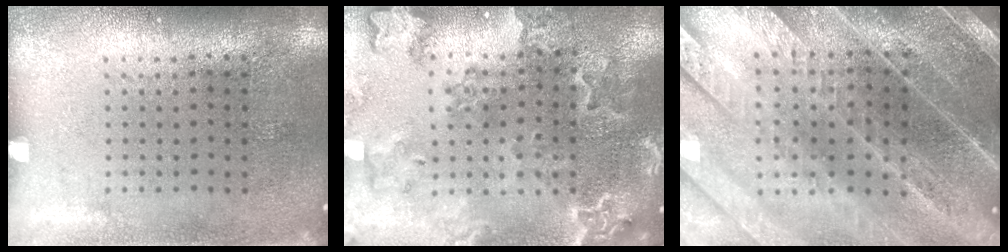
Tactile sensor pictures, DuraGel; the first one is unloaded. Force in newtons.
{"total": 2.0, "press": 2.0, "slide": 0.2}
{"total": 4.0, "press": 3.7, "slide": 1.5}